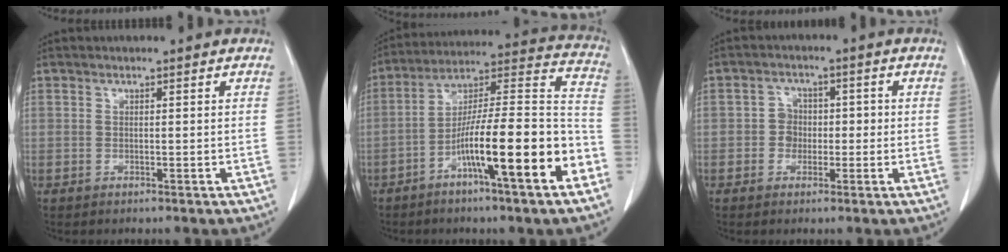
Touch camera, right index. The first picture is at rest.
{"total": 18.9, "force": [-8.1, 1.5, 17.0], "torque": [-0.253, 0.012, -0.134]}
{"total": 3.3, "force": [-0.6, 3.0, 1.2], "torque": [-0.013, 0.015, -0.011]}